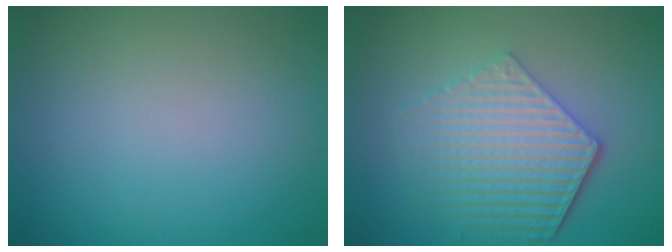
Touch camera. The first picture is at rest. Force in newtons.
{"total": 5.8, "press": 4.3, "slide": 3.9}